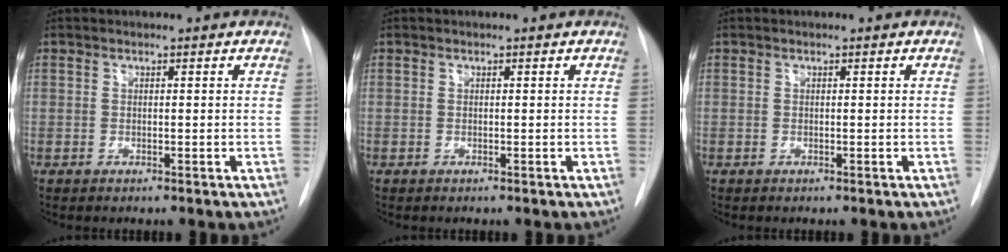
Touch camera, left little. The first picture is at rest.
{"total": 0.0}
{"total": 0.0}